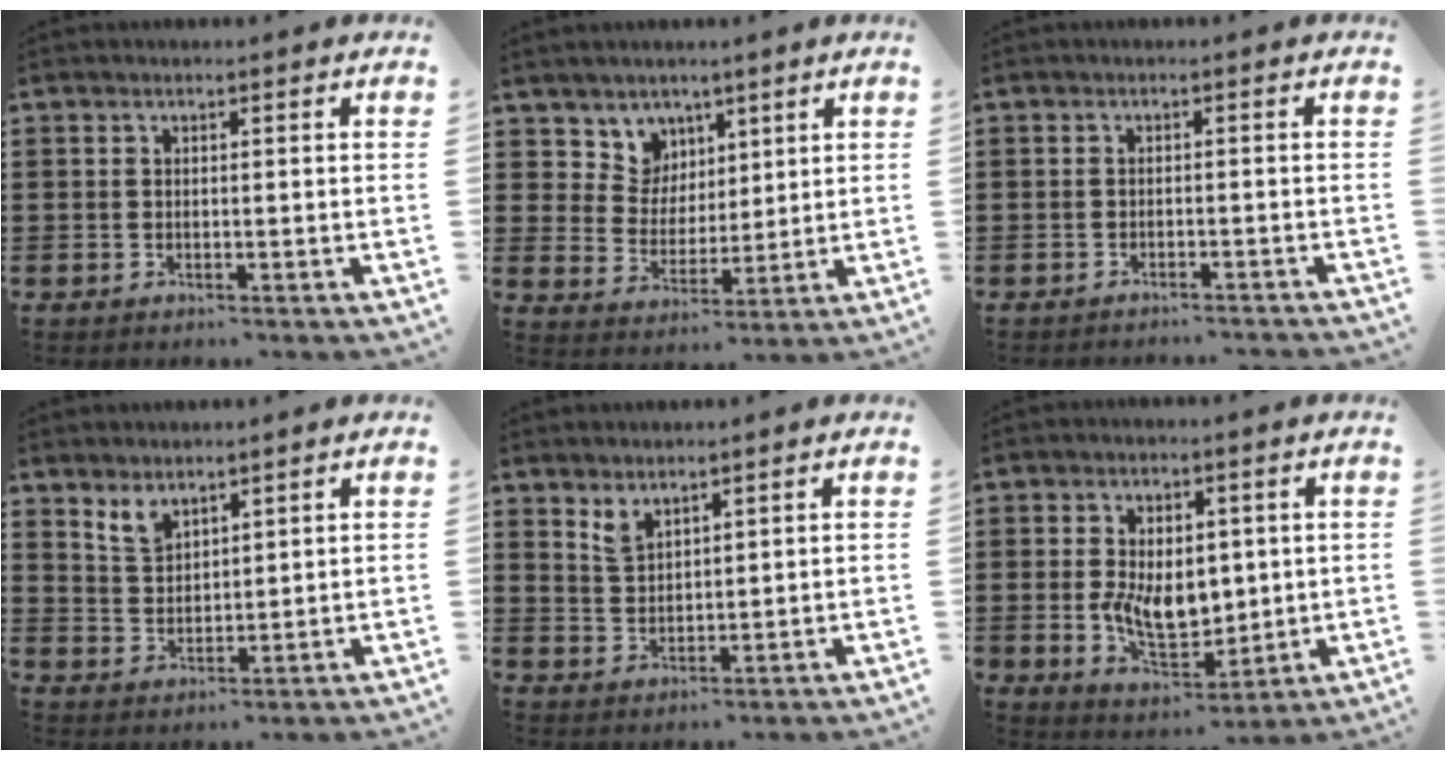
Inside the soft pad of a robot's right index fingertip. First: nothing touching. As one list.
[{"total": 6.5, "force": [3.9, 5.2, 0.3], "torque": [-0.038, -0.012, 0.072]}, {"total": 1.2, "force": [-1.2, 0.0, 0.2], "torque": [-0.006, 0.002, -0.025]}, {"total": 3.7, "force": [3.1, 1.6, 1.2], "torque": [-0.033, -0.001, 0.058]}, {"total": 3.2, "force": [2.7, 1.5, 0.9], "torque": [-0.025, 0.001, 0.051]}, {"total": 8.1, "force": [0.4, 5.5, 6.0], "torque": [-0.122, -0.001, 0.006]}]